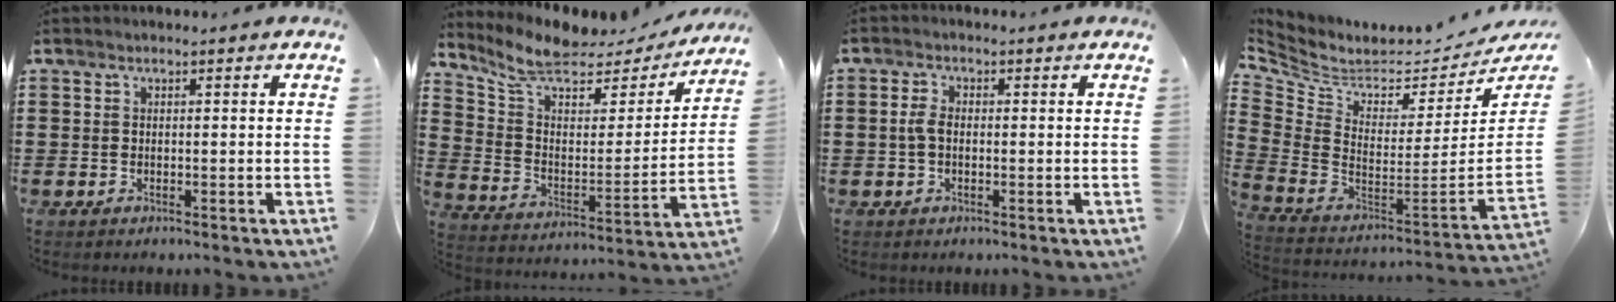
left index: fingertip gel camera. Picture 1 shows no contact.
{"total": 7.9, "force": [6.8, 2.2, 3.3], "torque": [-0.101, -0.045, 0.115]}
{"total": 2.8, "force": [-0.1, 1.4, 2.4], "torque": [-0.063, -0.002, -0.006]}
{"total": 3.7, "force": [3.1, 1.5, 1.5], "torque": [-0.060, -0.053, 0.048]}